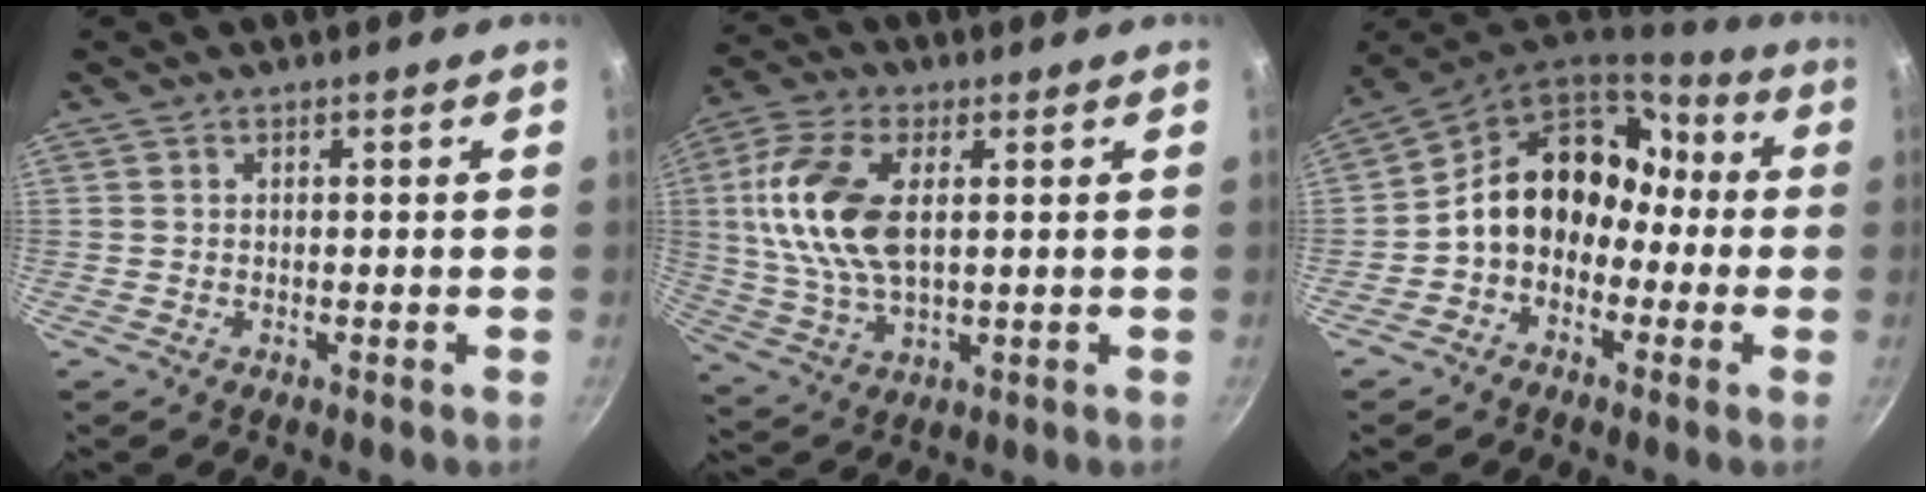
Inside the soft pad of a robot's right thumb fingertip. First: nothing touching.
{"total": 15.2, "force": [2.7, 8.0, 12.6], "torque": [-0.254, 0.003, 0.048]}
{"total": 14.3, "force": [-1.4, 11.6, 8.3], "torque": [-0.085, 0.068, -0.038]}